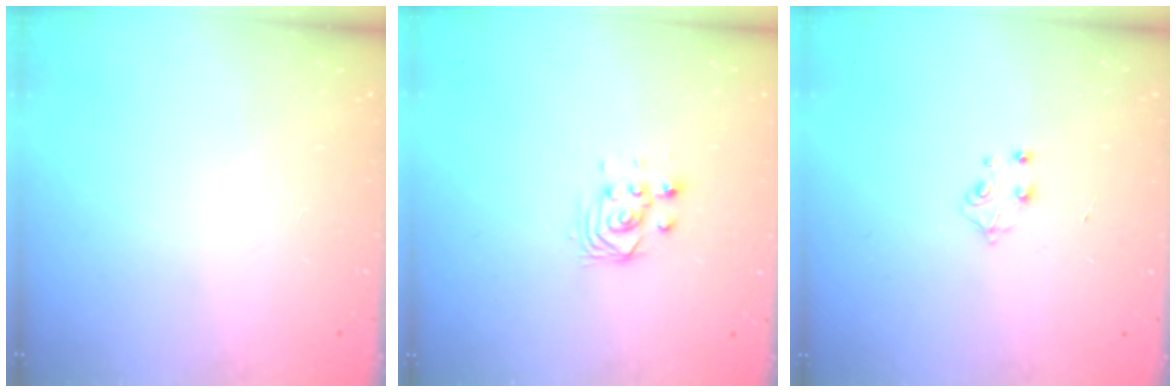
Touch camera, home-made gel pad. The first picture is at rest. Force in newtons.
{"total": 2.8, "press": 2.8, "slide": 0.2}
{"total": 4.4, "press": 4.4, "slide": 0.7}